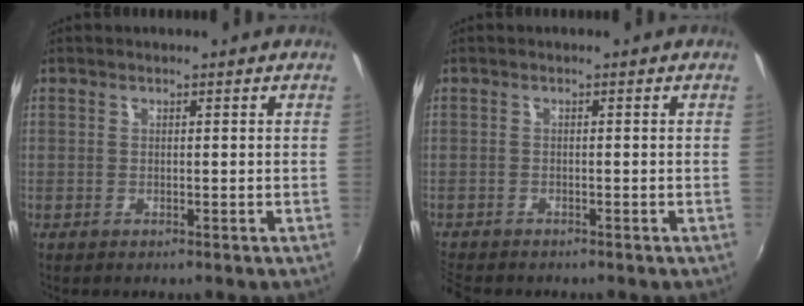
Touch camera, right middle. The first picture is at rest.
{"total": 3.4, "force": [-3.1, 0.9, 0.8], "torque": [-0.030, -0.018, -0.060]}